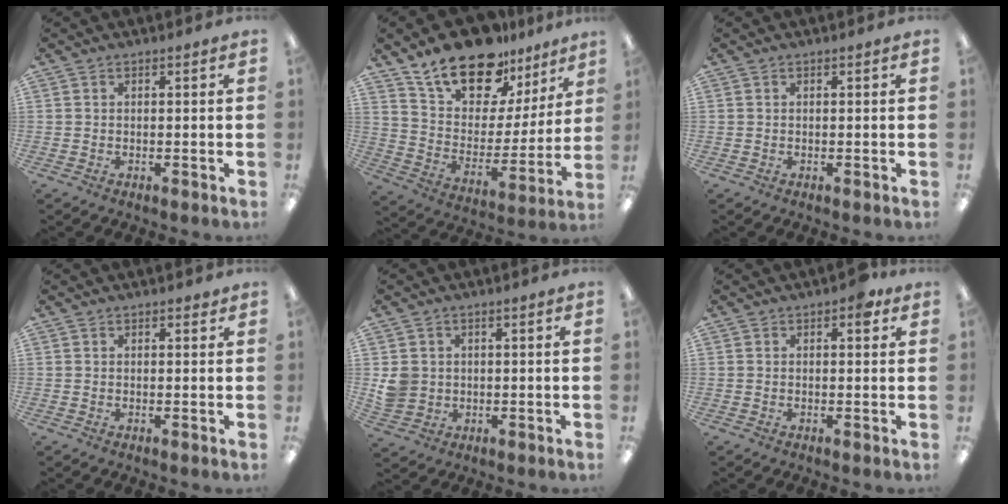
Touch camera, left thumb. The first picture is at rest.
{"total": 19.0, "force": [15.1, 8.9, 7.6], "torque": [-0.152, -0.101, 0.273]}
{"total": 0.0}
{"total": 1.1, "force": [0.7, 0.5, 0.6], "torque": [-0.005, -0.001, 0.010]}
{"total": 4.8, "force": [0.8, 4.6, 1.2], "torque": [-0.016, 0.007, 0.017]}
{"total": 3.3, "force": [1.4, 1.5, 2.6], "torque": [-0.022, -0.005, 0.016]}